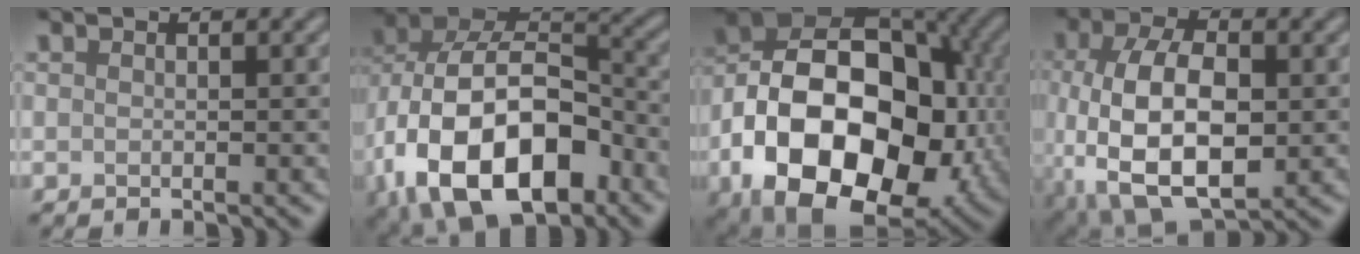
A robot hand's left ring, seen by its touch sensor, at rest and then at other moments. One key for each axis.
{"total": 17.2, "fx": -5.7, "fy": 10.6, "fz": 12.3, "tx": -0.227, "ty": -0.027, "tz": -0.091}
{"total": 19.1, "fx": -4.6, "fy": 12.7, "fz": 13.6, "tx": -0.234, "ty": -0.013, "tz": -0.076}
{"total": 11.1, "fx": -1.8, "fy": 6.2, "fz": 9.0, "tx": -0.194, "ty": -0.015, "tz": -0.033}